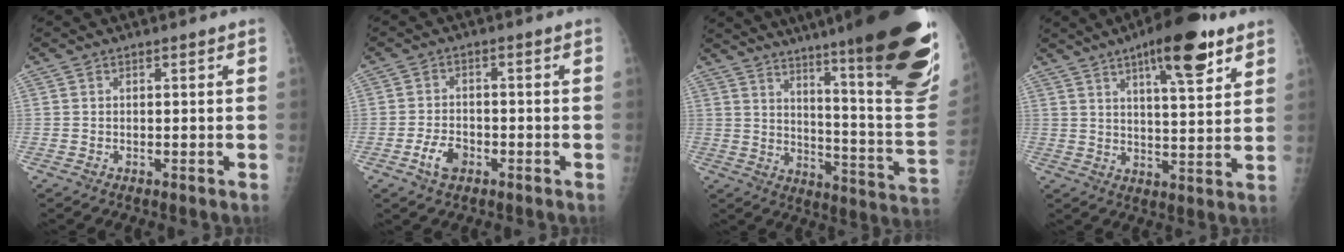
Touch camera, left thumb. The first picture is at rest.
{"total": 4.7, "force": [-2.4, 2.9, 2.8], "torque": [-0.046, 0.017, -0.043]}
{"total": 31.9, "force": [20.5, 4.2, 24.1], "torque": [-0.243, -0.096, 0.283]}
{"total": 14.1, "force": [8.1, 3.9, 10.9], "torque": [-0.141, -0.035, 0.117]}